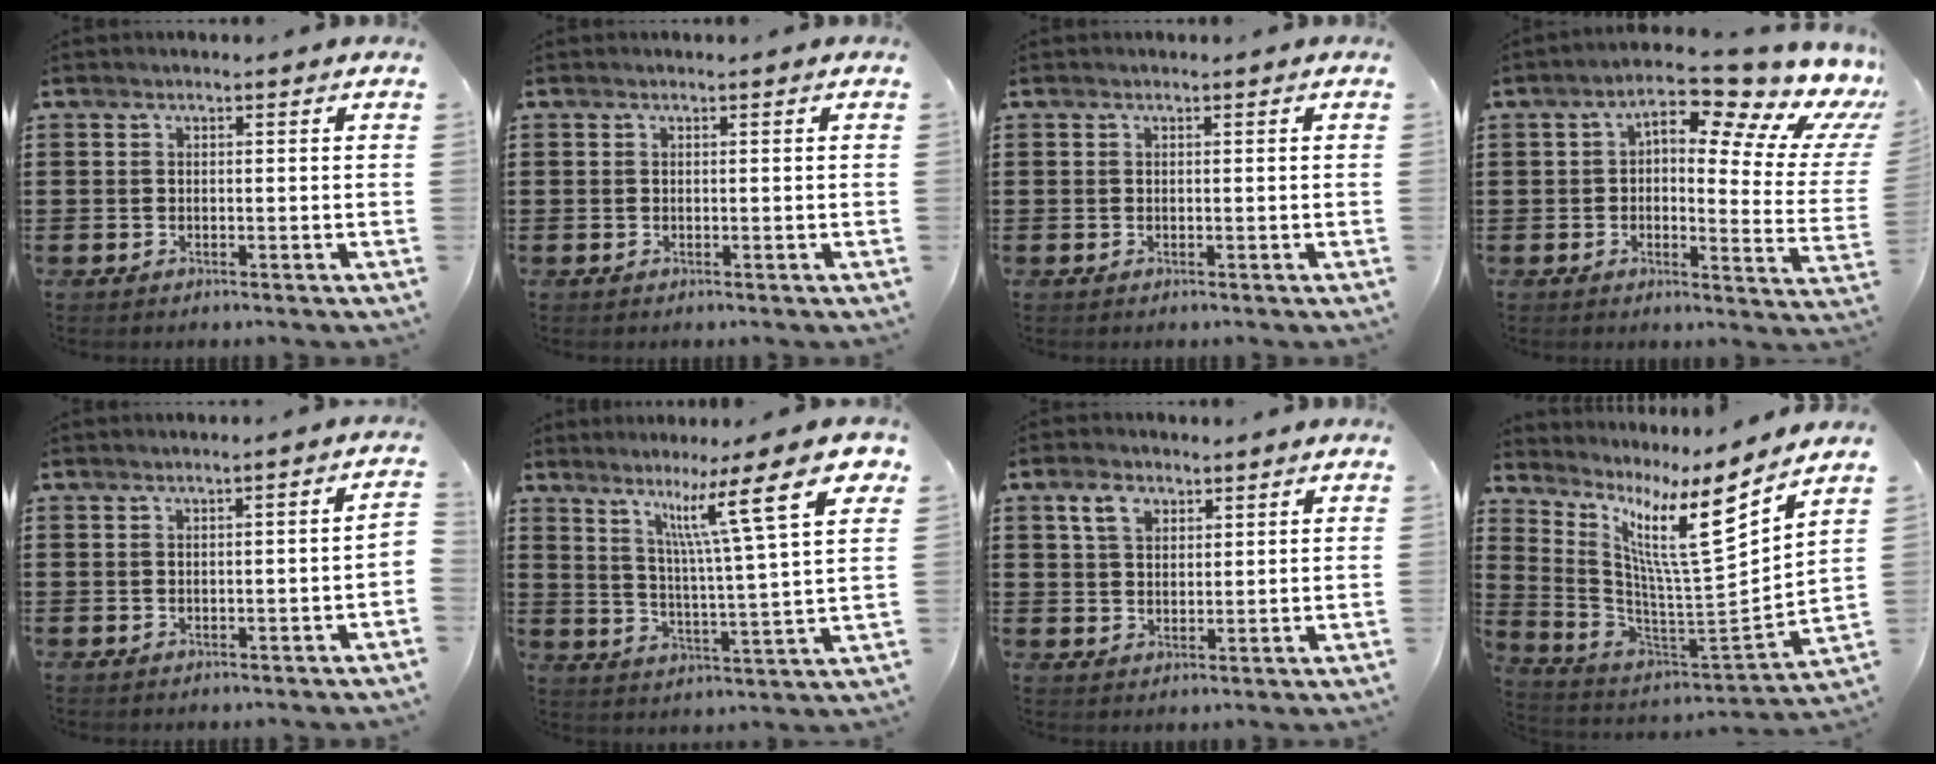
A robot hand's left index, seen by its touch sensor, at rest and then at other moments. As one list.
[{"total": 0.0}, {"total": 0.0}, {"total": 9.6, "force": [5.8, 2.6, 7.2], "torque": [-0.108, -0.057, 0.089]}, {"total": 1.2, "force": [-0.7, 0.0, 1.0], "torque": [-0.016, -0.002, -0.015]}, {"total": 13.8, "force": [8.2, 0.9, 11.1], "torque": [-0.199, -0.036, 0.122]}, {"total": 4.1, "force": [2.3, 2.6, 2.2], "torque": [-0.046, 0.007, 0.040]}, {"total": 13.2, "force": [6.5, 2.4, 11.3], "torque": [-0.213, -0.043, 0.095]}]